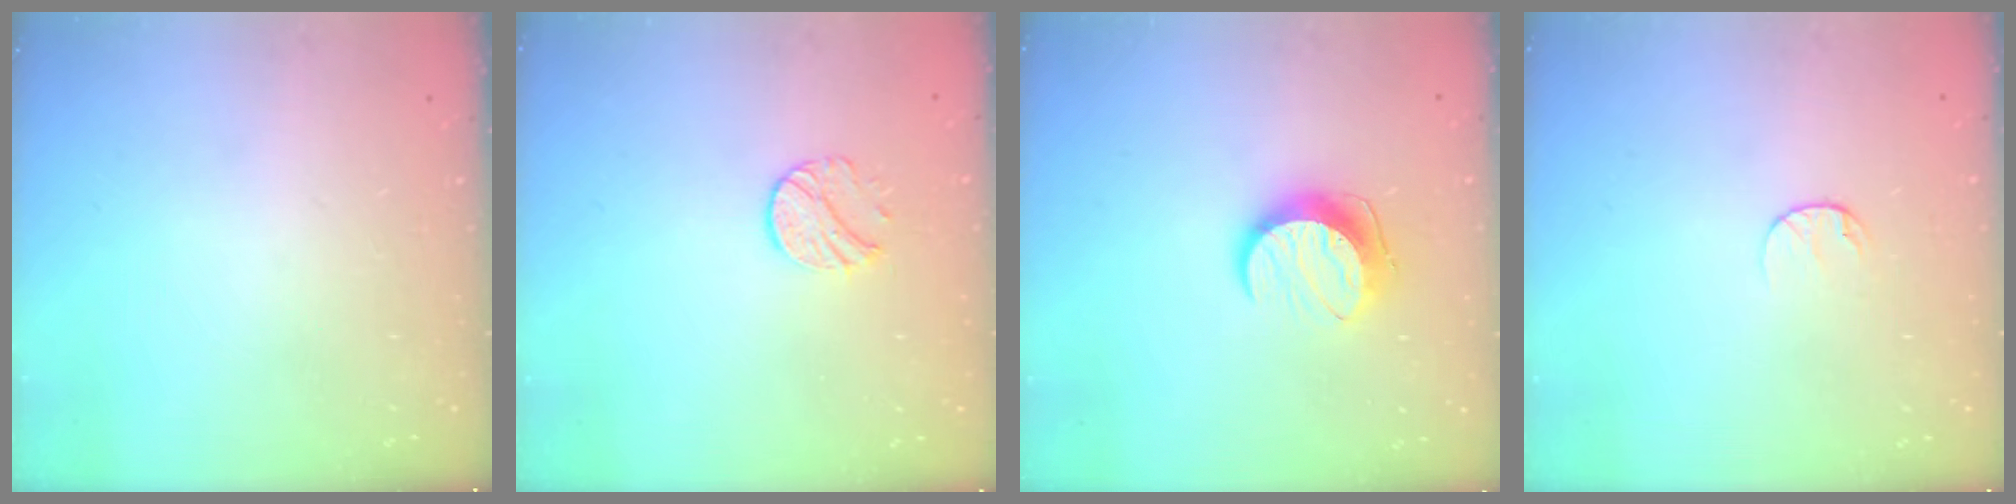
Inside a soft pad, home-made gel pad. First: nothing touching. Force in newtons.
{"total": 7.6, "press": 7.6, "slide": 0.2}
{"total": 10.3, "press": 10.2, "slide": 0.4}
{"total": 6.3, "press": 6.3, "slide": 0.6}